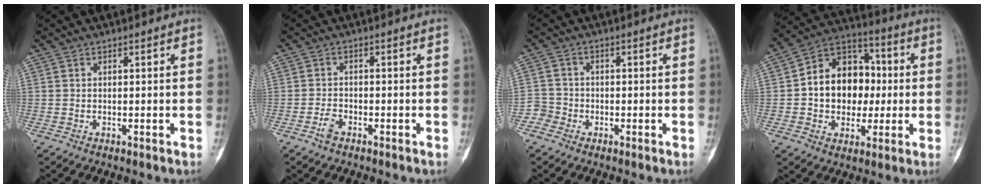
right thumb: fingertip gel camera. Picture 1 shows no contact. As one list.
[{"total": 2.2, "force": [-1.4, 1.1, 1.2], "torque": [-0.027, 0.008, -0.028]}, {"total": 2.9, "force": [-1.5, 2.4, -0.3], "torque": [0.021, 0.010, -0.039]}, {"total": 16.0, "force": [0.1, 12.4, 10.2], "torque": [-0.111, 0.029, -0.002]}]